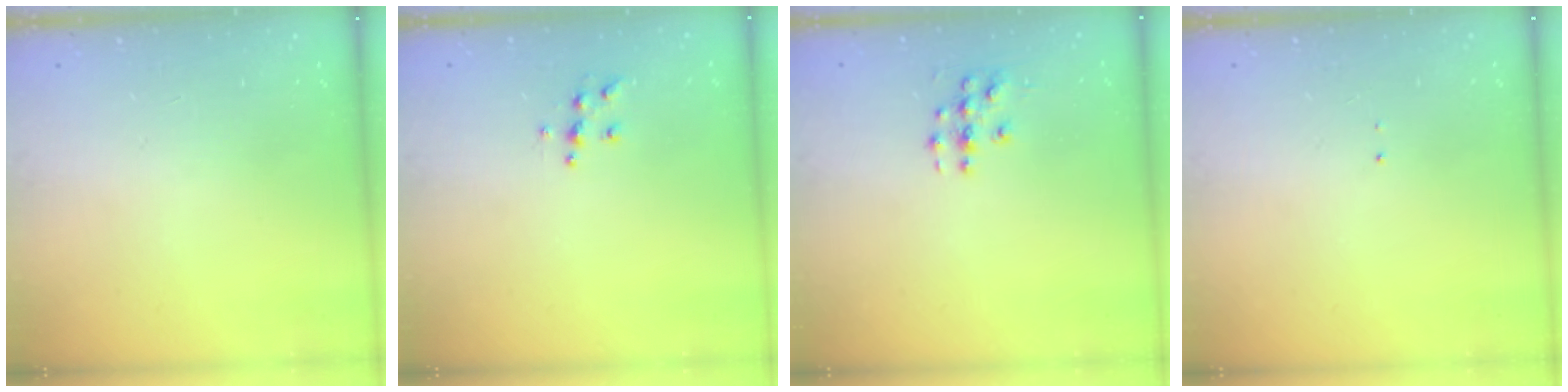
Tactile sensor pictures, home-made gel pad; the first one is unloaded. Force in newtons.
{"total": 5.9, "press": 5.9, "slide": 0.5}
{"total": 3.9, "press": 3.9, "slide": 0.2}
{"total": 0.7, "press": 0.7, "slide": 0.1}